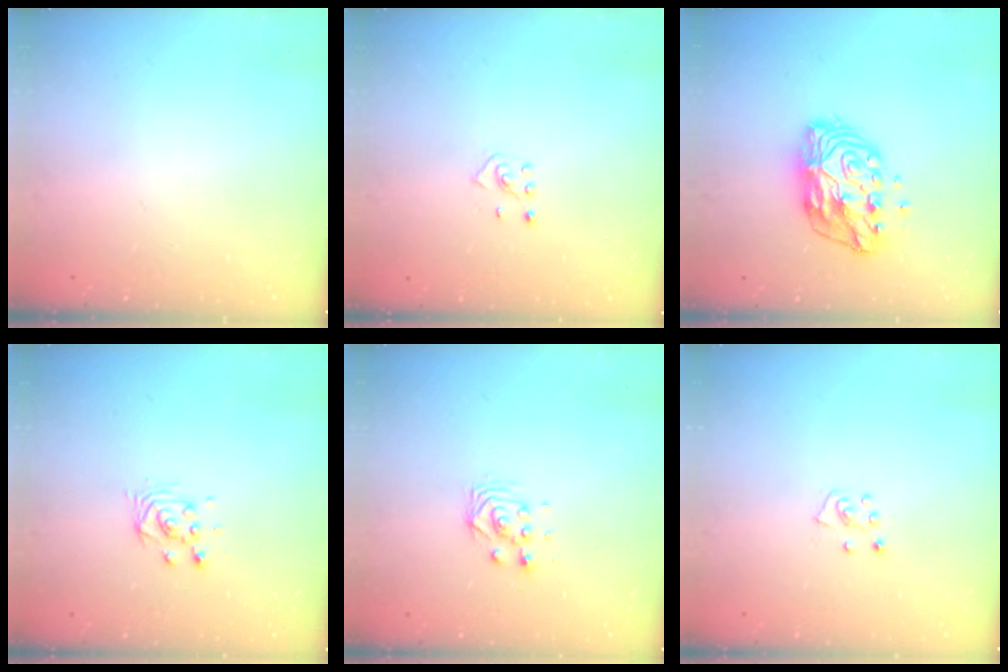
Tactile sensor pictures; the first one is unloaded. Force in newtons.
{"total": 2.7, "press": 2.6, "slide": 0.9}
{"total": 13.2, "press": 13.2, "slide": 0.9}
{"total": 4.1, "press": 4.1, "slide": 0.4}
{"total": 3.0, "press": 3.0, "slide": 0.2}
{"total": 5.0, "press": 4.9, "slide": 0.4}